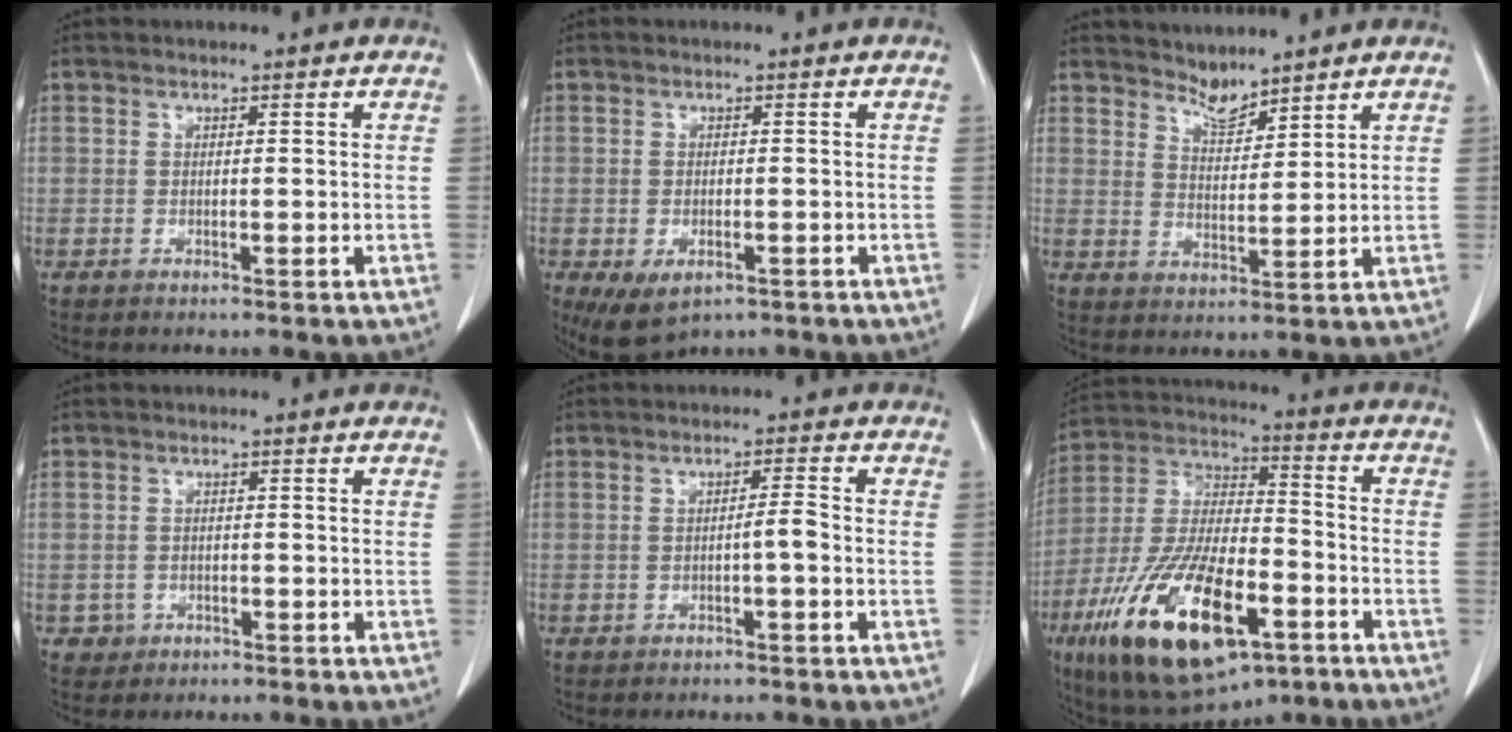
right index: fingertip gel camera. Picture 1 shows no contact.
{"total": 6.0, "force": [-3.2, 3.2, 4.0], "torque": [-0.071, -0.011, -0.042]}
{"total": 3.7, "force": [3.6, 0.6, 0.5], "torque": [-0.011, -0.001, 0.071]}
{"total": 2.1, "force": [-0.9, 1.9, 0.0], "torque": [0.004, 0.010, -0.013]}
{"total": 2.1, "force": [-0.6, 0.1, 2.0], "torque": [-0.027, 0.004, -0.011]}
{"total": 22.8, "force": [-10.6, 8.5, 18.3], "torque": [-0.381, -0.022, -0.176]}